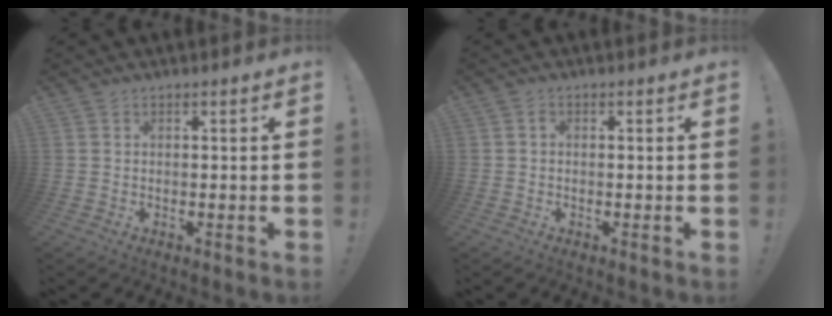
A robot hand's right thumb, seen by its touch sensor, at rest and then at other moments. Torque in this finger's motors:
{"motor_torque": [0.51, -0.58, 0.21, -0.35, 0.00]}